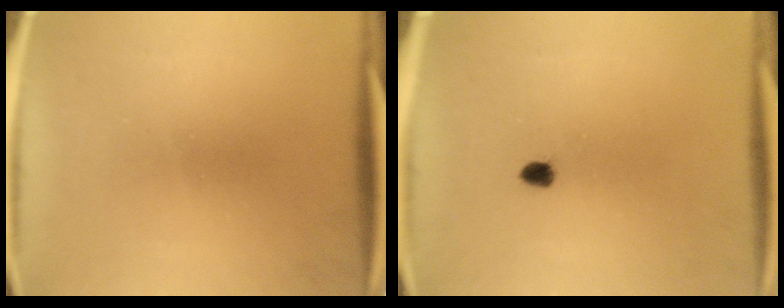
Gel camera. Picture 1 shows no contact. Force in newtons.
{"total": 1.5}